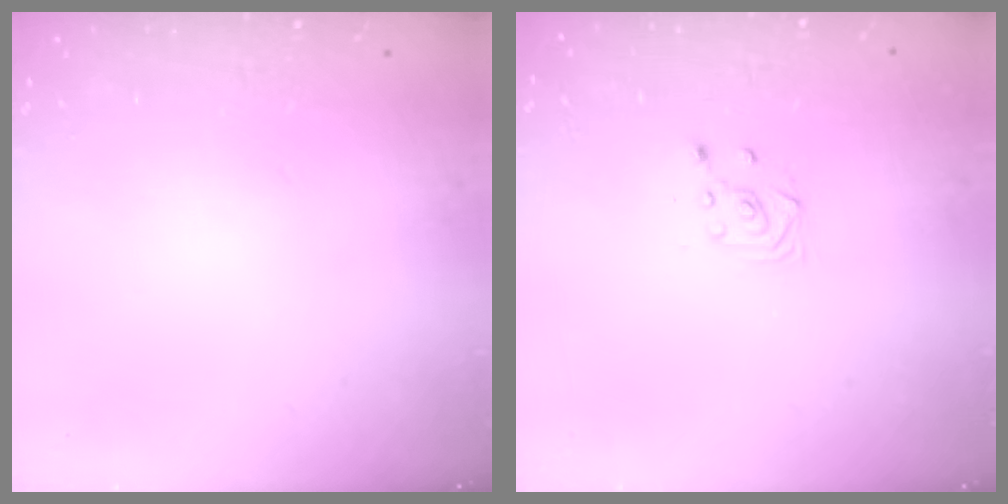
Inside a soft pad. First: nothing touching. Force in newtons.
{"total": 3.6, "press": 3.5, "slide": 1.2}